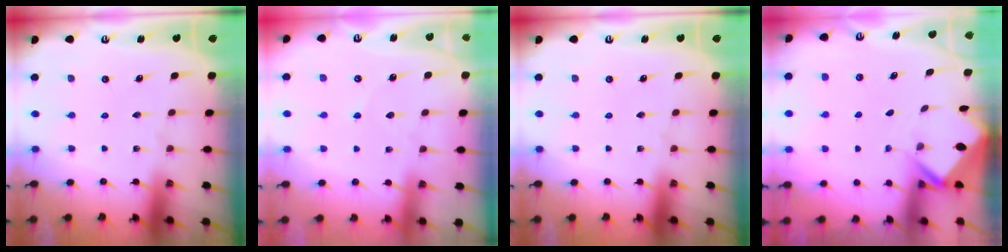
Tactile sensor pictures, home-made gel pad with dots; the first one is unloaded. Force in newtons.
{"total": 2.6, "press": 2.6, "slide": 0.3}
{"total": 0.0}
{"total": 2.4, "press": 2.4, "slide": 0.1}